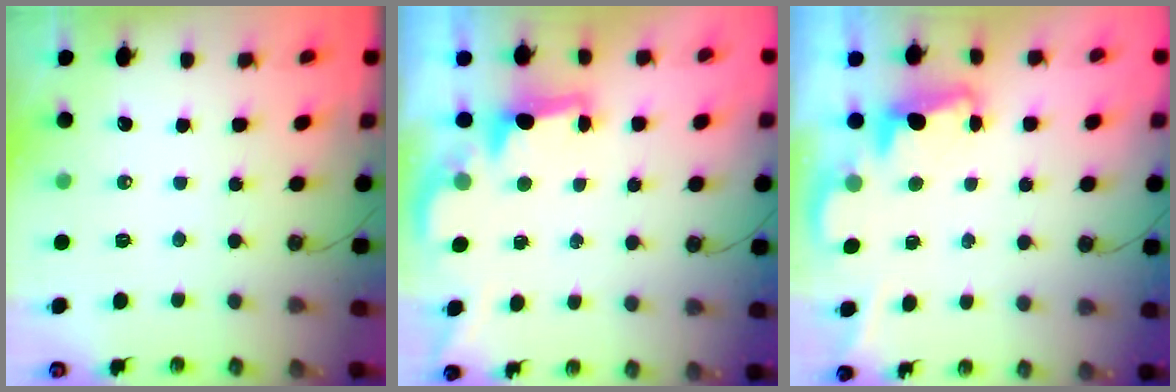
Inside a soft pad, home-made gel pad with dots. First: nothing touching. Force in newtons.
{"total": 2.0, "press": 1.9, "slide": 0.8}
{"total": 2.3, "press": 2.2, "slide": 0.5}